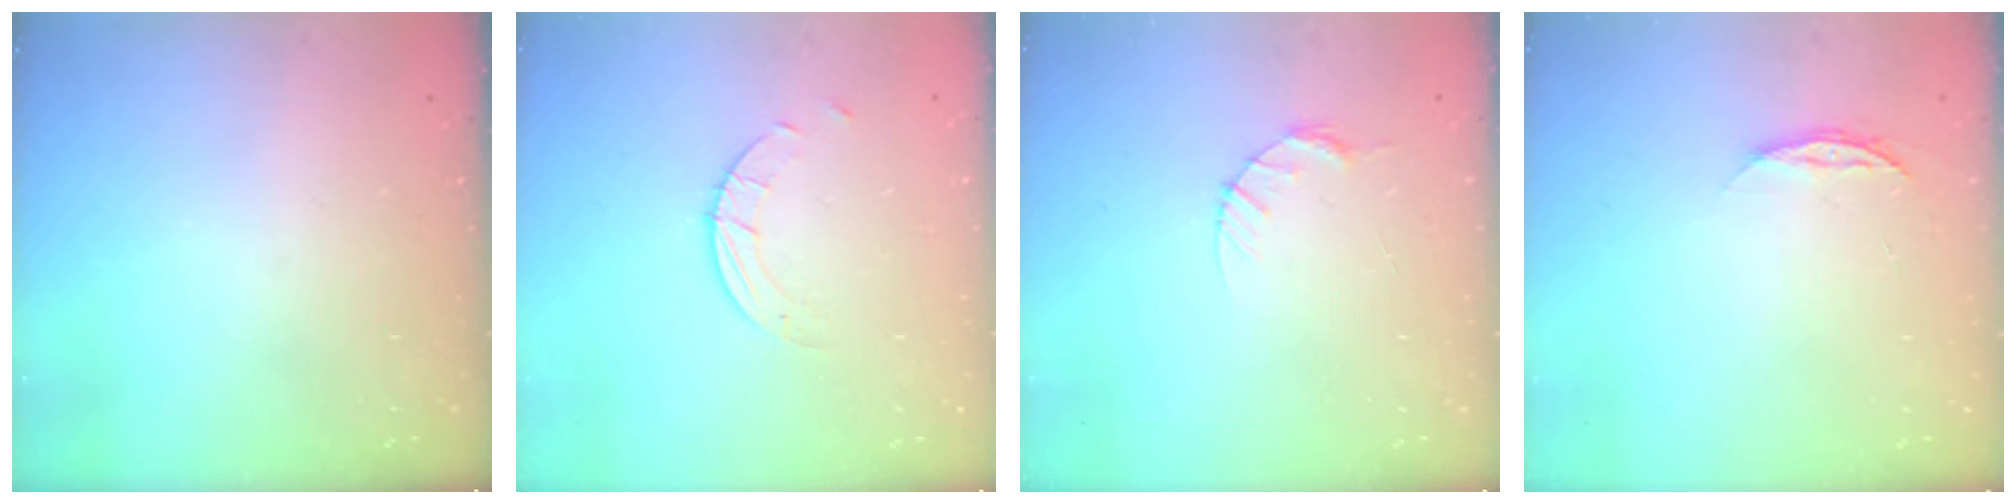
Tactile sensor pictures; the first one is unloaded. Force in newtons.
{"total": 2.6, "press": 2.6, "slide": 0.2}
{"total": 3.9, "press": 3.8, "slide": 0.5}
{"total": 4.9, "press": 4.9, "slide": 0.6}